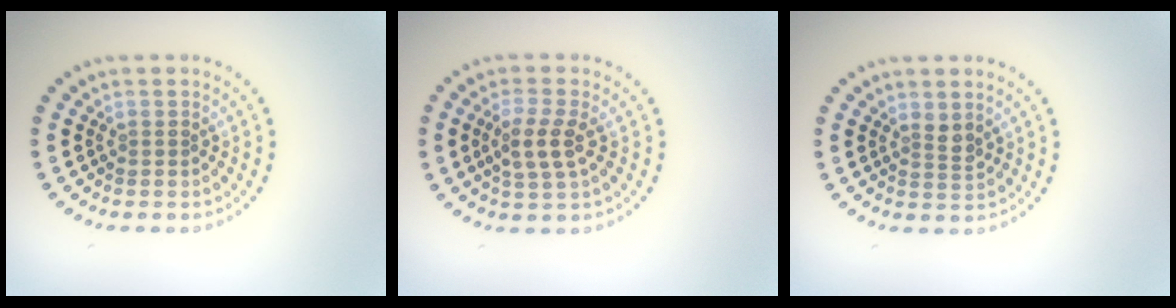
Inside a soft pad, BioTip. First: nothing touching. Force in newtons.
{"total": 2.7, "press": 2.6, "slide": 0.9}
{"total": 1.3, "press": 1.0, "slide": 0.8}